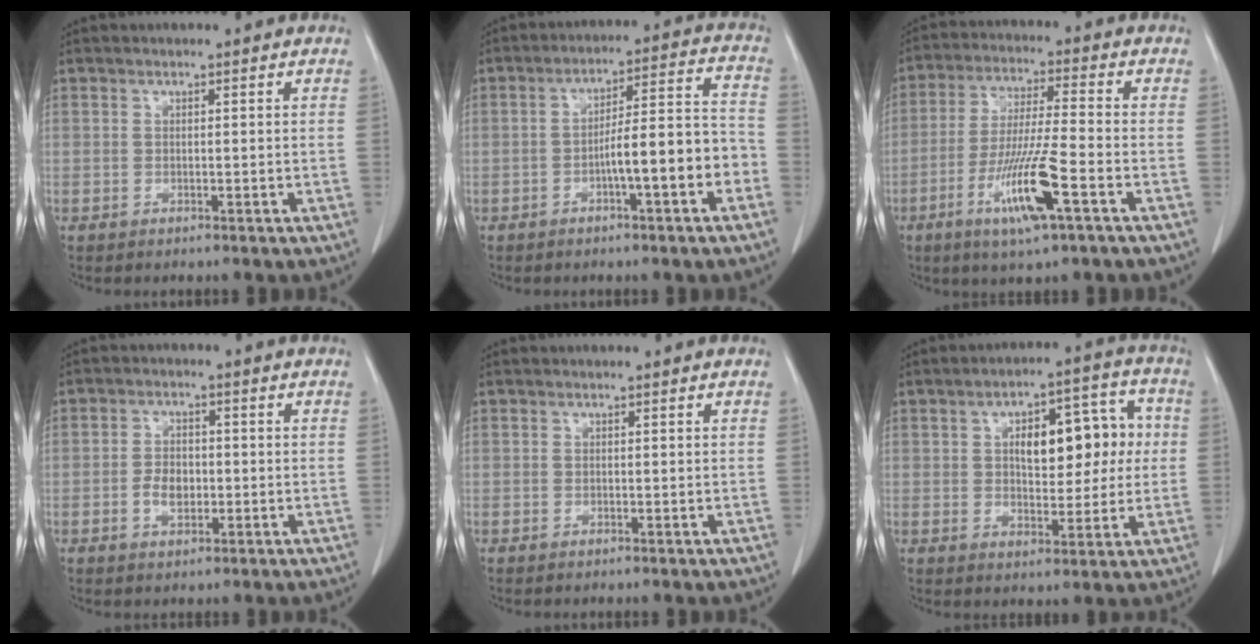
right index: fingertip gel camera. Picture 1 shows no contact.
{"total": 10.2, "force": [-3.6, 1.2, 9.5], "torque": [-0.143, 0.029, -0.053]}
{"total": 11.7, "force": [-5.0, 0.3, 10.5], "torque": [-0.204, -0.020, -0.093]}
{"total": 3.9, "force": [-0.9, 2.3, 3.0], "torque": [-0.056, 0.005, -0.014]}
{"total": 0.0}
{"total": 11.3, "force": [1.8, 4.6, 10.1], "torque": [-0.141, 0.031, 0.029]}